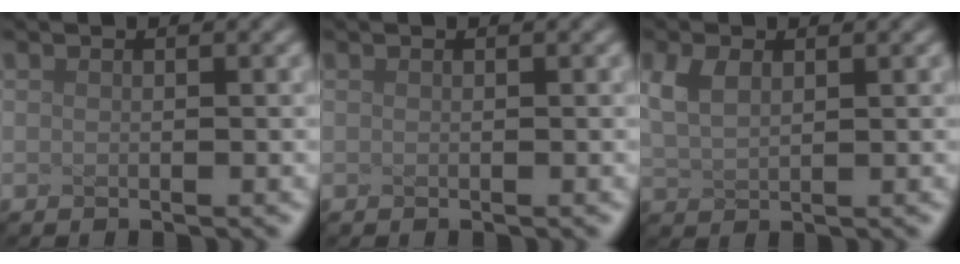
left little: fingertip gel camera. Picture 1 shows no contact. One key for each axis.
{"total": 0.0}
{"total": 2.5, "fx": 1.0, "fy": 1.4, "fz": 1.8, "tx": -0.048, "ty": 0.005, "tz": 0.024}